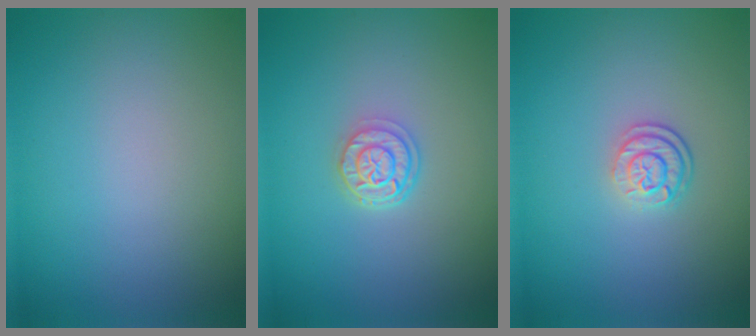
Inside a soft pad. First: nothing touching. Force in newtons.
{"total": 2.7, "press": 2.2, "slide": 1.6}
{"total": 2.5, "press": 1.9, "slide": 1.6}